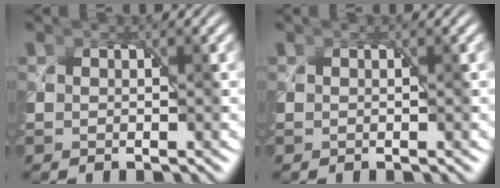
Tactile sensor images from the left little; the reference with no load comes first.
{"total": 0.0}